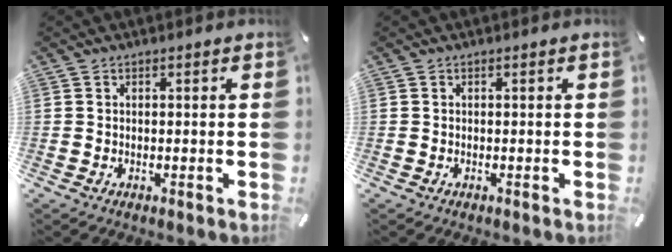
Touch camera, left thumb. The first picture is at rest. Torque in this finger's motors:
{"motor_torque": [-0.09, 0.12, -0.01, -0.03, 0.00]}